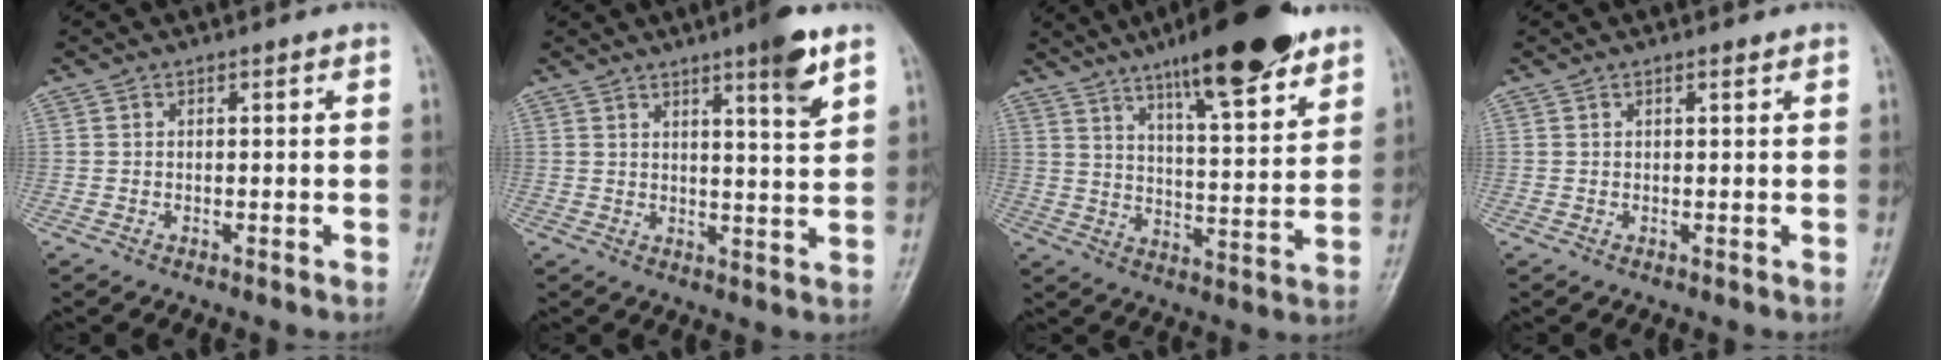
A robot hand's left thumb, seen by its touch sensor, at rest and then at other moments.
{"total": 7.3, "force": [4.4, 0.7, 5.8], "torque": [-0.079, -0.028, 0.063]}
{"total": 18.9, "force": [12.8, 4.1, 13.2], "torque": [-0.172, -0.060, 0.201]}
{"total": 0.7, "force": [0.5, 0.2, 0.5], "torque": [-0.008, -0.001, 0.007]}